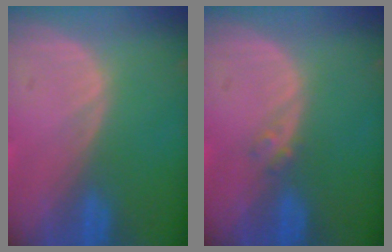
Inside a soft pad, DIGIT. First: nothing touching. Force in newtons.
{"total": 1.4, "press": 1.2, "slide": 0.7}